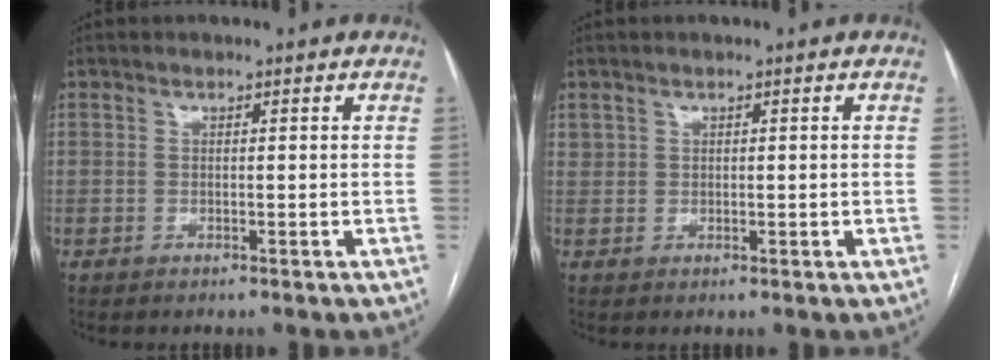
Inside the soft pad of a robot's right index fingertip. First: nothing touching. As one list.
[{"total": 1.2, "force": [0.7, 0.9, 0.2], "torque": [-0.003, 0.008, 0.018]}]